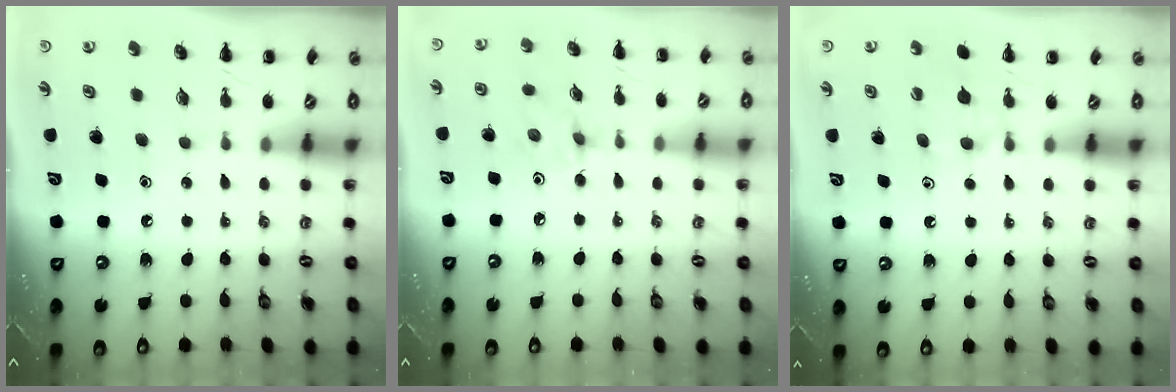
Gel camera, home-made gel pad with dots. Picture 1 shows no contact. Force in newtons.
{"total": 2.9, "press": 2.7, "slide": 0.9}
{"total": 7.0, "press": 6.7, "slide": 1.8}